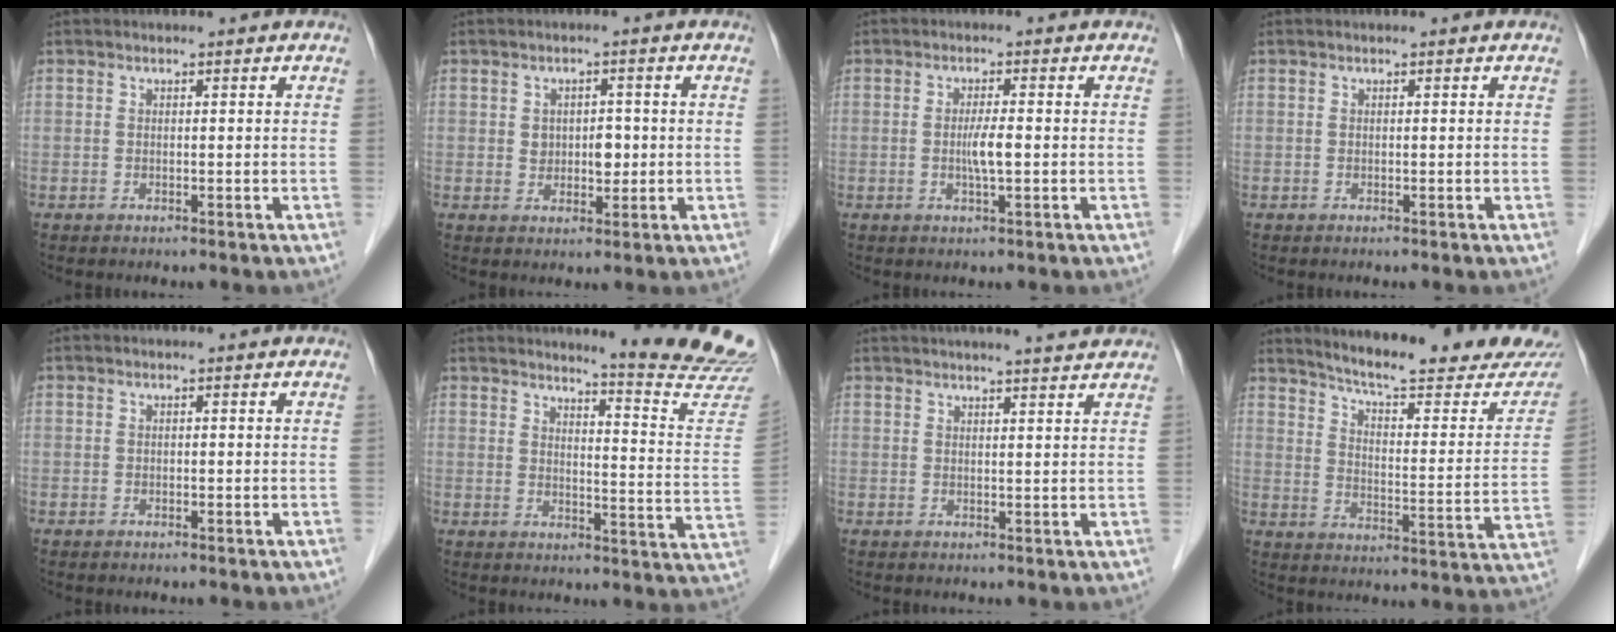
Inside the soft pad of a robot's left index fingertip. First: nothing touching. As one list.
[{"total": 3.4, "force": [0.1, 2.5, 2.4], "torque": [-0.030, 0.008, 0.007]}, {"total": 2.9, "force": [-0.3, 0.2, 2.9], "torque": [-0.056, -0.002, -0.007]}, {"total": 0.0}, {"total": 0.0}, {"total": 15.6, "force": [14.9, -1.5, 4.5], "torque": [-0.057, -0.128, 0.162]}, {"total": 8.1, "force": [7.3, 0.0, 3.4], "torque": [-0.050, 0.018, 0.082]}, {"total": 23.0, "force": [21.2, 1.6, 8.9], "torque": [-0.125, -0.076, 0.268]}]